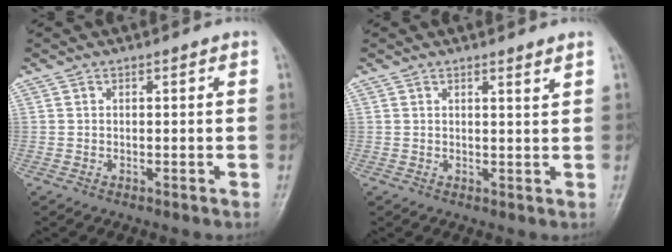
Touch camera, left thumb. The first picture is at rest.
{"total": 1.4, "force": [1.0, 0.1, 0.9], "torque": [-0.010, -0.009, 0.016]}